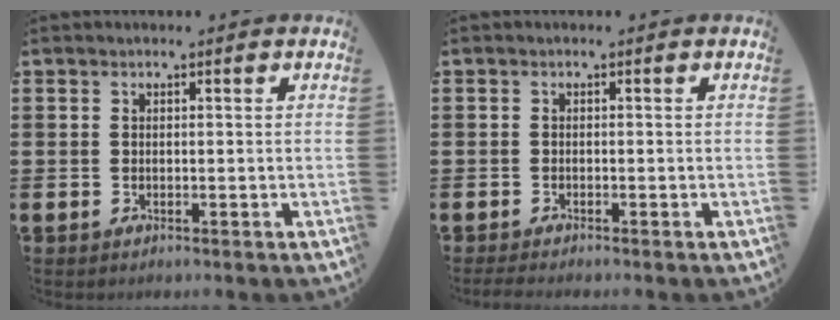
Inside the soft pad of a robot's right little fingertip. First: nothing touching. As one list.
[{"total": 0.8, "force": [-0.6, 0.1, 0.6], "torque": [-0.010, -0.002, -0.012]}]